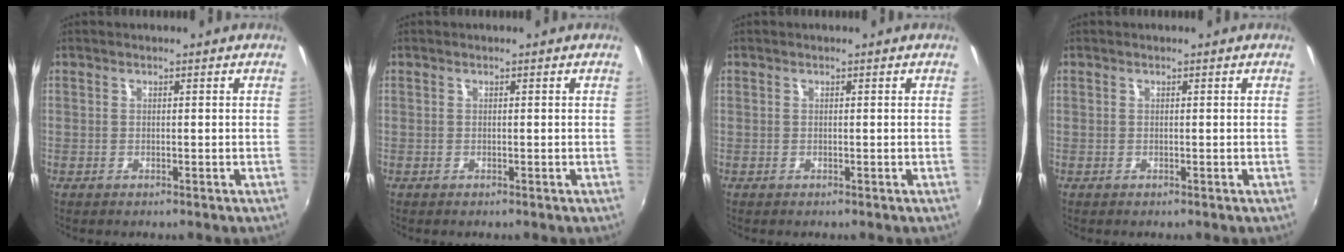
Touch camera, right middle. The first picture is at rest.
{"total": 0.0}
{"total": 0.0}
{"total": 0.0}